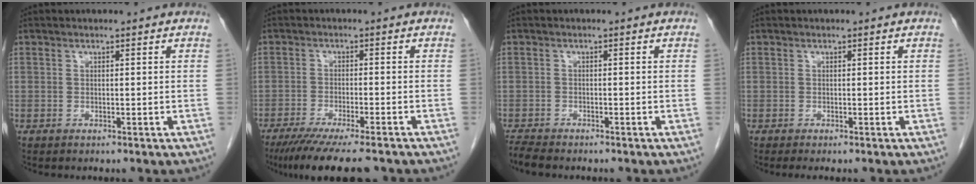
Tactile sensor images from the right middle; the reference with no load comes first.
{"total": 12.4, "force": [-10.2, 1.4, 7.0], "torque": [-0.102, -0.027, -0.155]}
{"total": 2.8, "force": [-2.7, 0.2, 0.9], "torque": [-0.022, -0.012, -0.047]}
{"total": 0.8, "force": [-0.6, 0.0, 0.5], "torque": [-0.008, -0.002, -0.008]}